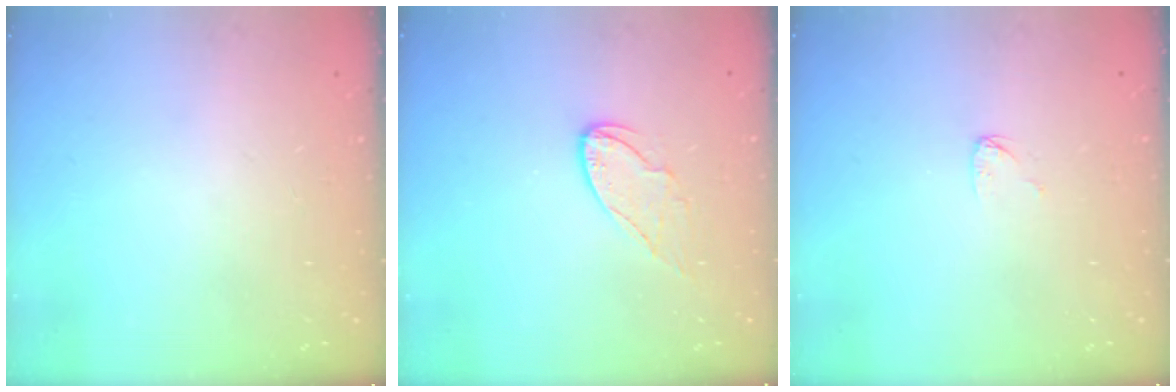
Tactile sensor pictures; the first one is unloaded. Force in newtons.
{"total": 7.1, "press": 7.1, "slide": 0.1}
{"total": 3.8, "press": 3.8, "slide": 0.3}